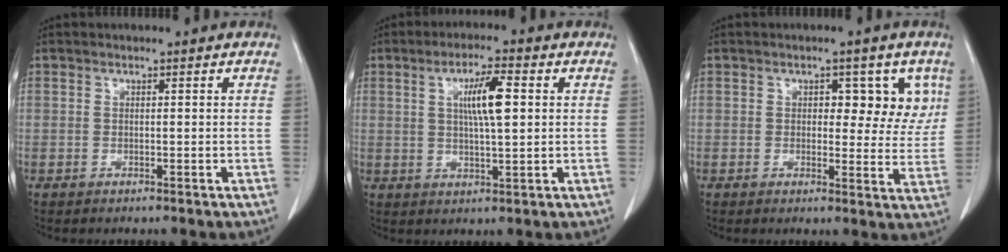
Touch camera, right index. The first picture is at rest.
{"total": 6.9, "force": [1.6, 0.9, 6.7], "torque": [-0.118, 0.005, 0.028]}
{"total": 6.4, "force": [2.4, 3.8, 4.6], "torque": [-0.034, 0.009, 0.025]}